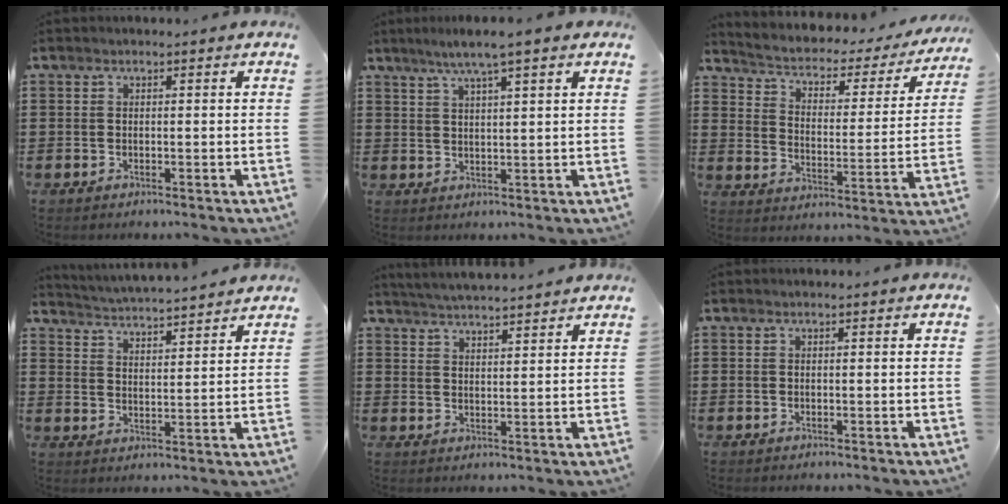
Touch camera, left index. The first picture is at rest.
{"total": 5.0, "force": [3.6, -0.1, 3.5], "torque": [-0.076, -0.003, 0.061]}
{"total": 2.3, "force": [1.4, 1.3, 1.3], "torque": [-0.040, -0.021, 0.011]}
{"total": 3.6, "force": [3.5, -0.6, -0.1], "torque": [-0.017, -0.030, 0.058]}
{"total": 3.6, "force": [3.6, -0.7, 0.2], "torque": [-0.016, -0.015, 0.064]}
{"total": 0.0}